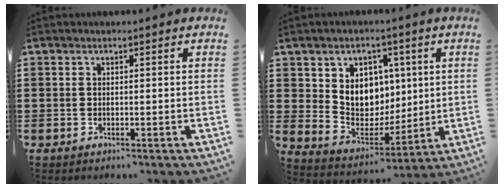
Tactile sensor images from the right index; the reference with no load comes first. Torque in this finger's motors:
{"motor_torque": [1.32, -0.40, 0.81, 0.09]}